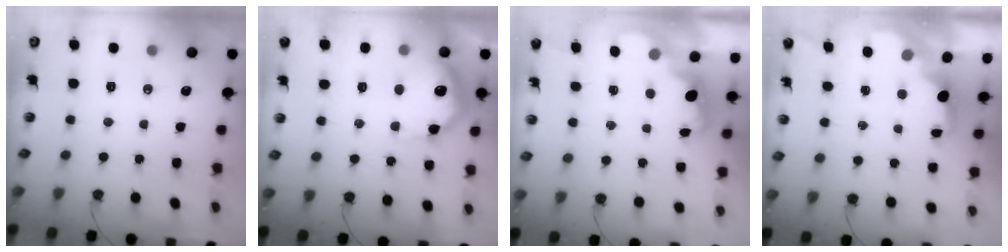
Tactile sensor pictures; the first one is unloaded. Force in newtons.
{"total": 19.0, "press": 18.9, "slide": 1.5}
{"total": 2.4, "press": 2.4, "slide": 0.5}
{"total": 1.8, "press": 1.7, "slide": 0.7}